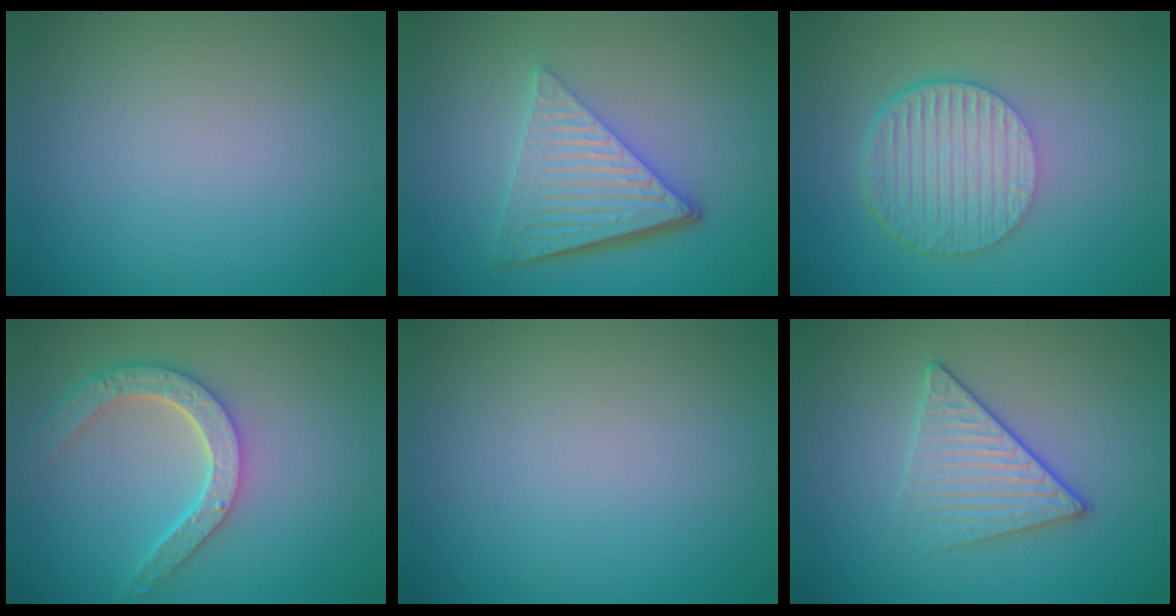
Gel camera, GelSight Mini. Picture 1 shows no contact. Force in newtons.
{"total": 6.5, "press": 4.3, "slide": 4.9}
{"total": 6.0, "press": 4.1, "slide": 4.4}
{"total": 4.6, "press": 3.7, "slide": 2.7}
{"total": 0.0}
{"total": 3.3, "press": 3.0, "slide": 1.3}